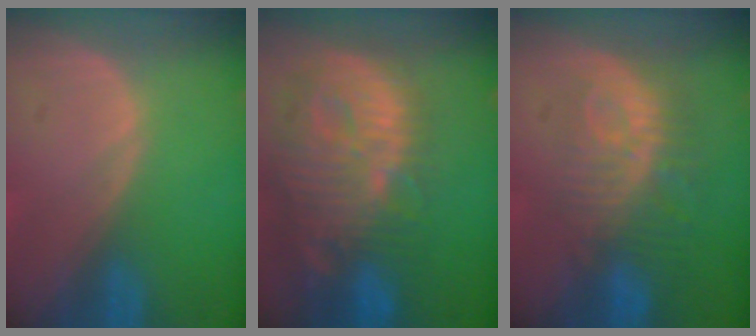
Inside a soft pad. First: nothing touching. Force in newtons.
{"total": 14.1, "press": 12.4, "slide": 6.9}
{"total": 9.6, "press": 8.7, "slide": 4.0}